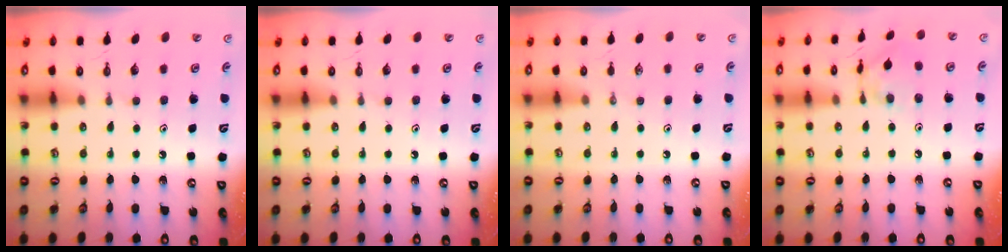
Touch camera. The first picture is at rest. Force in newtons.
{"total": 0.0}
{"total": 0.0}
{"total": 7.7, "press": 7.6, "slide": 0.4}